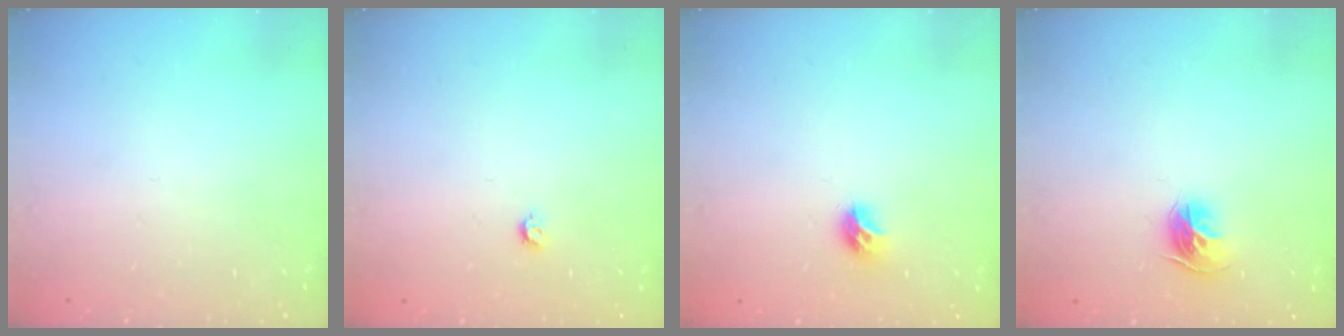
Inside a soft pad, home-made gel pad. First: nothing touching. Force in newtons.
{"total": 3.4, "press": 3.4, "slide": 0.6}
{"total": 7.5, "press": 7.4, "slide": 0.7}
{"total": 9.2, "press": 9.1, "slide": 0.9}